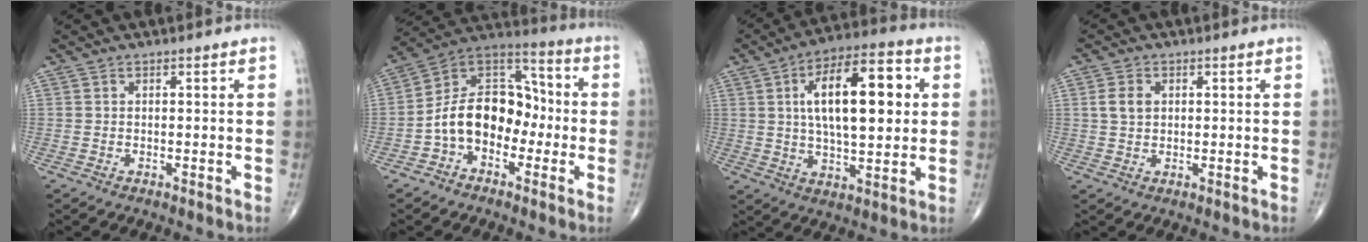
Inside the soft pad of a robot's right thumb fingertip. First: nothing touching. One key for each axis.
{"total": 14.5, "fx": -3.3, "fy": 10.1, "fz": 9.9, "tx": -0.140, "ty": 0.060, "tz": -0.071}
{"total": 18.4, "fx": 3.6, "fy": 7.9, "fz": 16.2, "tx": -0.242, "ty": 0.010, "tz": 0.054}
{"total": 3.6, "fx": 0.8, "fy": 2.6, "fz": 2.3, "tx": -0.039, "ty": 0.001, "tz": 0.015}